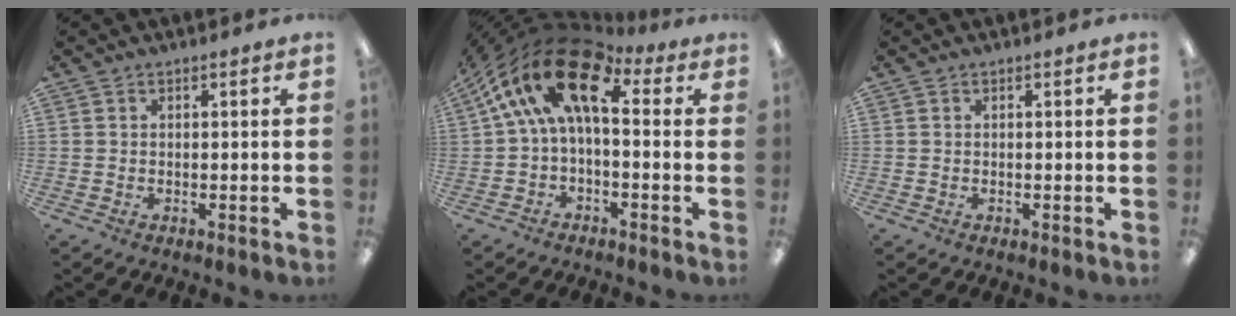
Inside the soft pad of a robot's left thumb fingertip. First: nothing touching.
{"total": 17.8, "force": [4.9, 8.8, 14.6], "torque": [-0.266, -0.021, 0.088]}
{"total": 0.0}